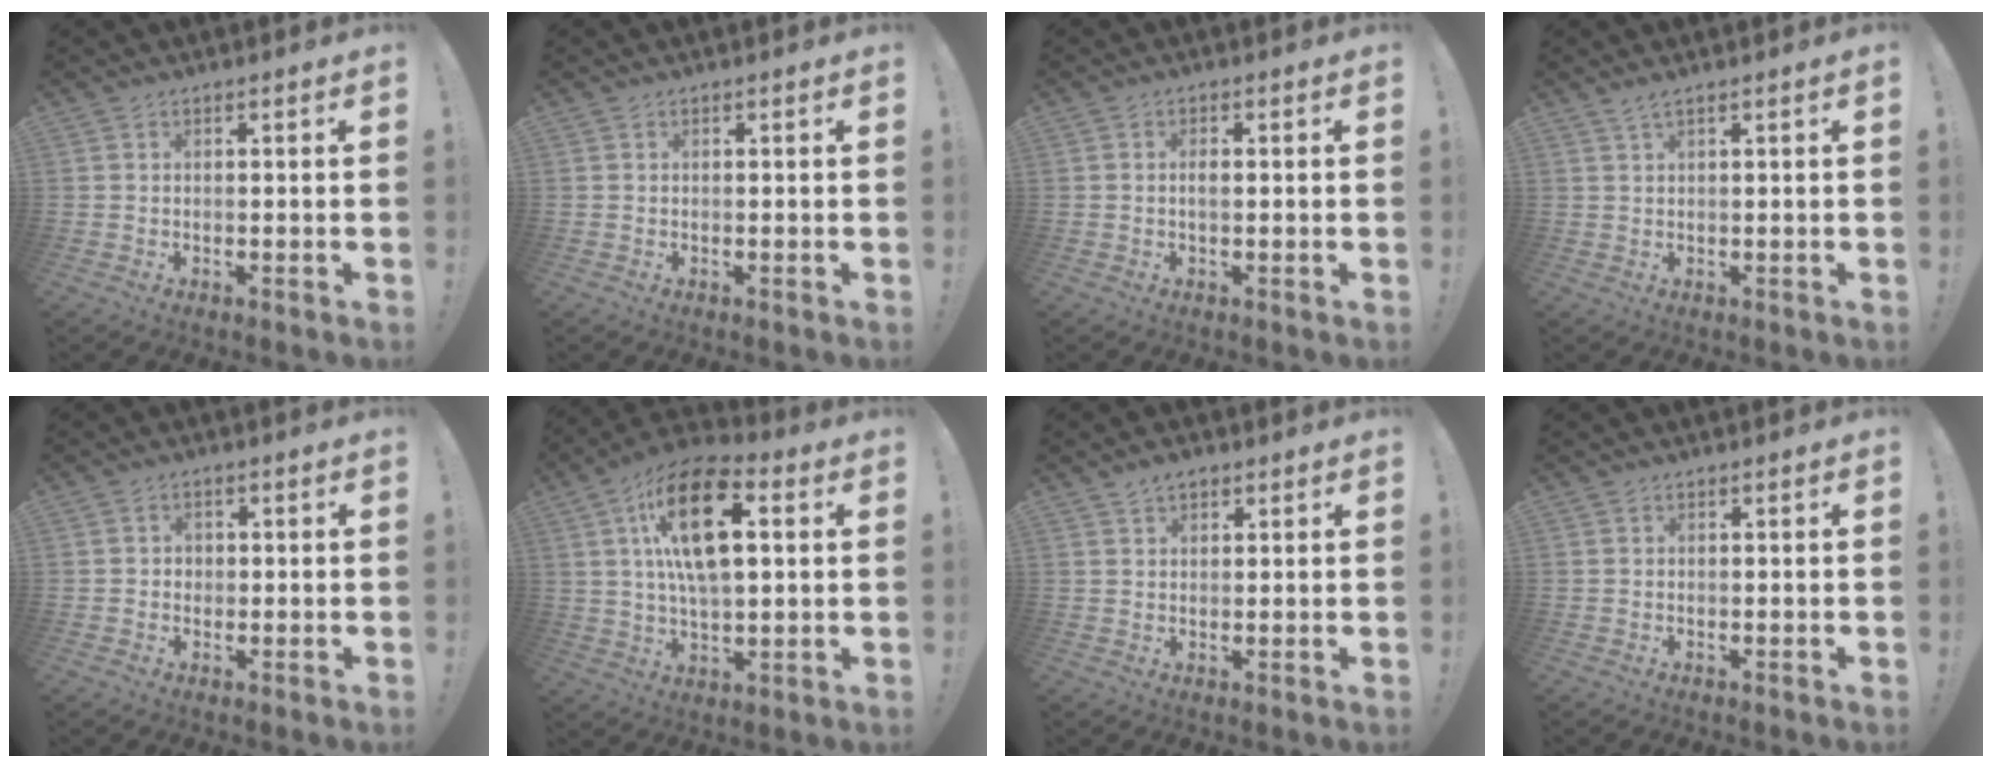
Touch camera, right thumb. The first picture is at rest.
{"total": 0.0}
{"total": 1.4, "force": [-0.1, 0.6, 1.3], "torque": [-0.018, 0.000, -0.004]}
{"total": 1.6, "force": [0.9, -0.2, 1.3], "torque": [-0.030, 0.000, 0.017]}
{"total": 1.9, "force": [-0.1, 1.8, 0.7], "torque": [-0.004, 0.000, -0.003]}
{"total": 18.8, "force": [5.4, 9.1, 15.5], "torque": [-0.259, 0.000, 0.085]}
{"total": 2.8, "force": [1.9, 1.8, 1.2], "torque": [-0.016, -0.005, 0.033]}
{"total": 0.0}